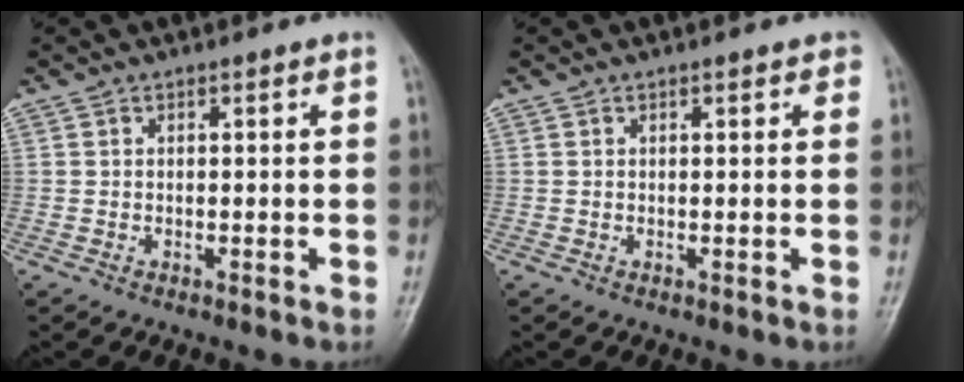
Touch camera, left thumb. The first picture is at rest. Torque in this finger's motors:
{"motor_torque": [-0.02, -0.06, -0.29, -0.22, 0.03]}